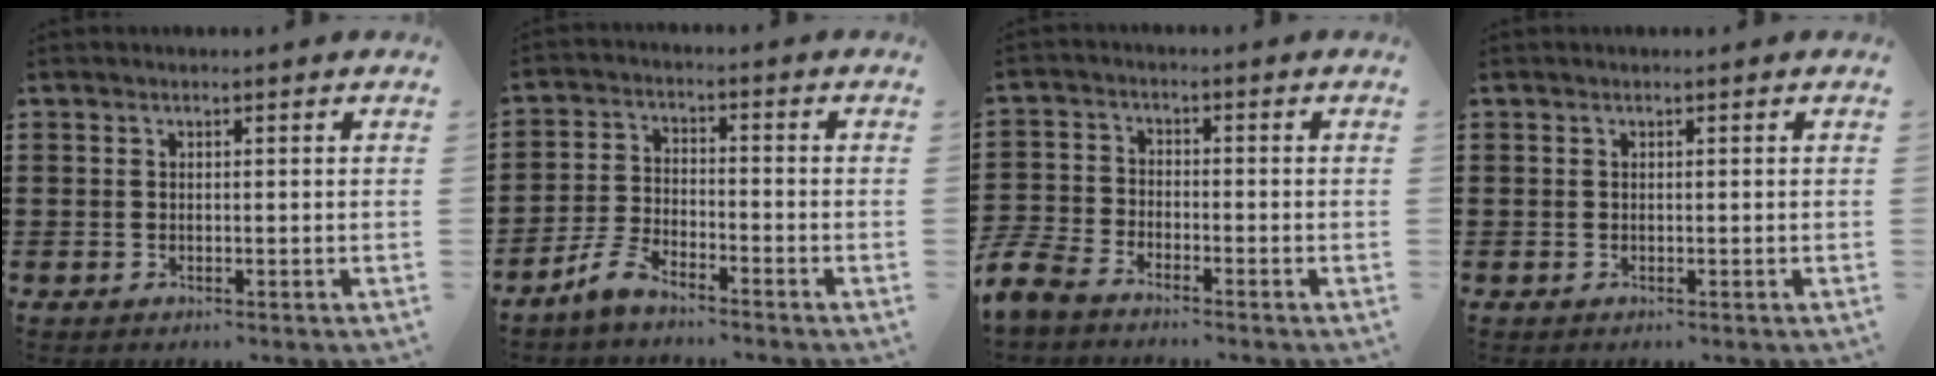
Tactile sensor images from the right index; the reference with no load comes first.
{"total": 4.6, "force": [-4.0, 0.8, 2.1], "torque": [-0.063, 0.001, -0.086]}
{"total": 4.9, "force": [-4.7, 0.8, 1.2], "torque": [-0.063, -0.011, -0.104]}
{"total": 0.0}